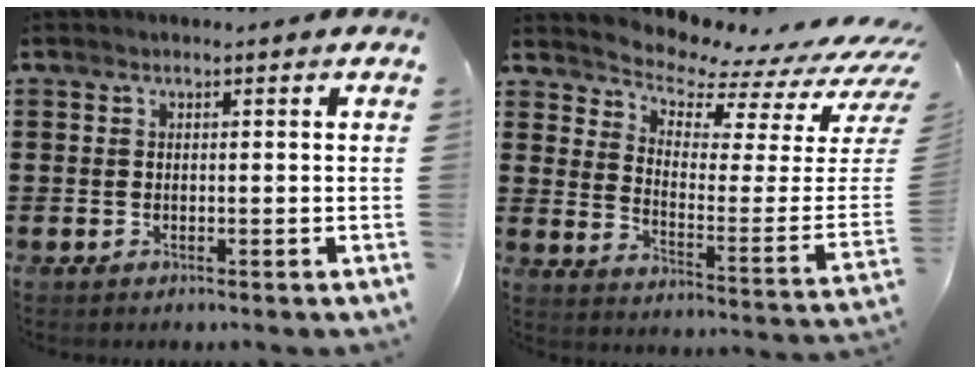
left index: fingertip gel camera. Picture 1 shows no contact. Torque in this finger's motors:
{"motor_torque": [2.14, 0.00, 0.11, -0.01]}